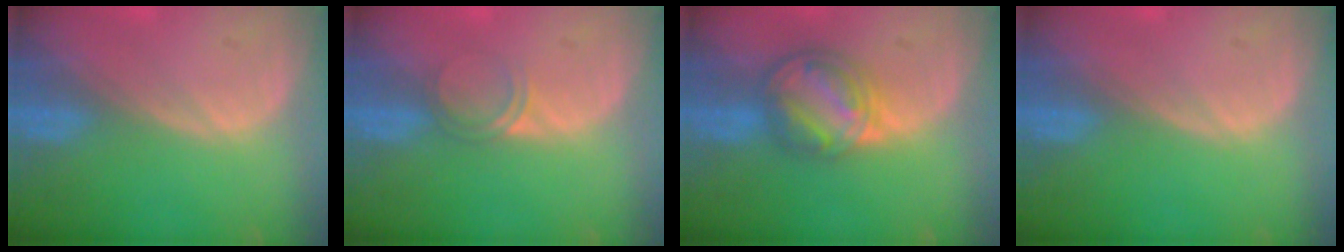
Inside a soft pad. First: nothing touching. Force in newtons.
{"total": 2.1, "press": 1.8, "slide": 1.1}
{"total": 7.5, "press": 6.6, "slide": 3.6}
{"total": 0.0}